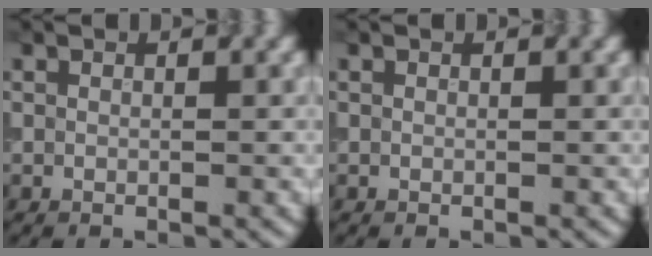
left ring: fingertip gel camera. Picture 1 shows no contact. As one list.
[{"total": 0.0}]